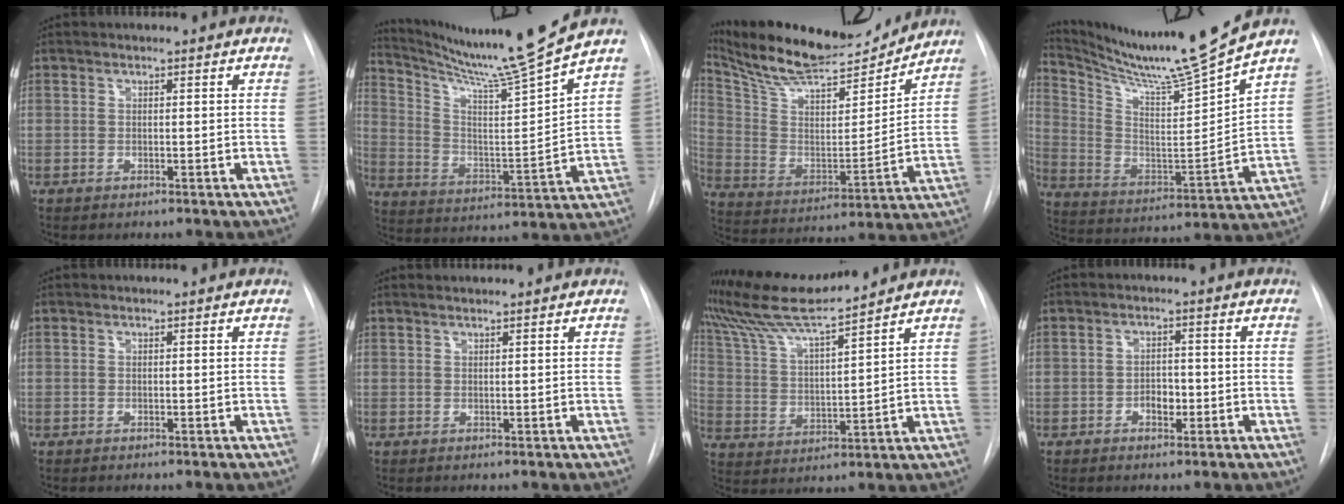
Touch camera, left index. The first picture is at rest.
{"total": 16.2, "force": [14.3, -3.1, 6.8], "torque": [-0.124, -0.050, 0.235]}
{"total": 20.9, "force": [19.1, 3.3, 7.7], "torque": [-0.146, -0.006, 0.312]}
{"total": 17.2, "force": [15.3, -2.7, 7.4], "torque": [-0.143, -0.056, 0.259]}
{"total": 0.0}
{"total": 1.5, "force": [1.4, -0.1, 0.4], "torque": [-0.008, 0.014, 0.030]}
{"total": 12.7, "force": [11.7, -1.2, 4.7], "torque": [-0.103, 0.010, 0.221]}
{"total": 2.5, "force": [-0.9, 1.6, 1.7], "torque": [-0.021, 0.008, -0.013]}